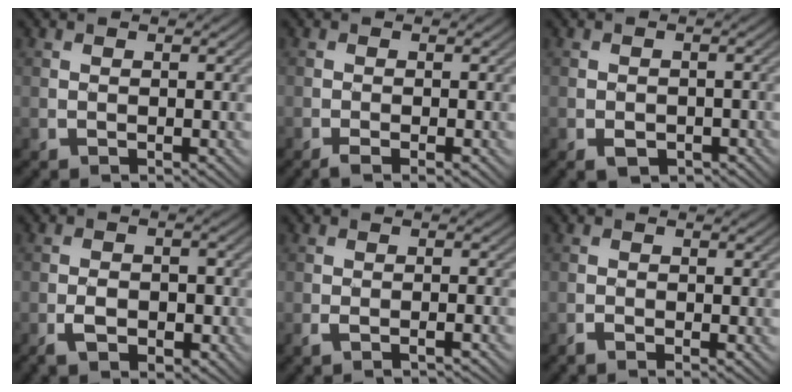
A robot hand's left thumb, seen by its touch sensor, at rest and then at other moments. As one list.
[{"total": 2.1, "force": [-1.1, 0.3, 1.7], "torque": [-0.031, 0.000, -0.026]}, {"total": 2.5, "force": [-1.4, 1.6, 1.4], "torque": [-0.022, -0.009, -0.023]}, {"total": 4.4, "force": [-2.2, 2.3, 3.1], "torque": [-0.047, 0.001, -0.039]}, {"total": 2.5, "force": [-1.6, 0.4, 2.0], "torque": [-0.036, 0.003, -0.035]}, {"total": 1.6, "force": [-1.1, 0.2, 1.1], "torque": [-0.021, -0.002, -0.023]}]